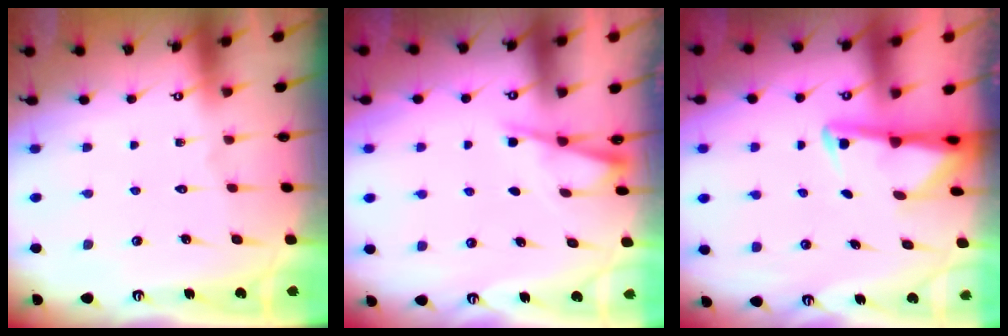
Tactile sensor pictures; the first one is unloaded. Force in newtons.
{"total": 1.6, "press": 1.6, "slide": 0.2}
{"total": 3.0, "press": 2.9, "slide": 0.7}